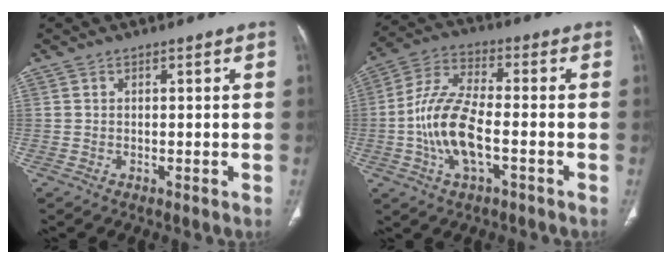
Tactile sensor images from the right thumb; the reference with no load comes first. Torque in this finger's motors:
{"motor_torque": [-0.48, 1.38, 1.47, -0.03, 0.44]}